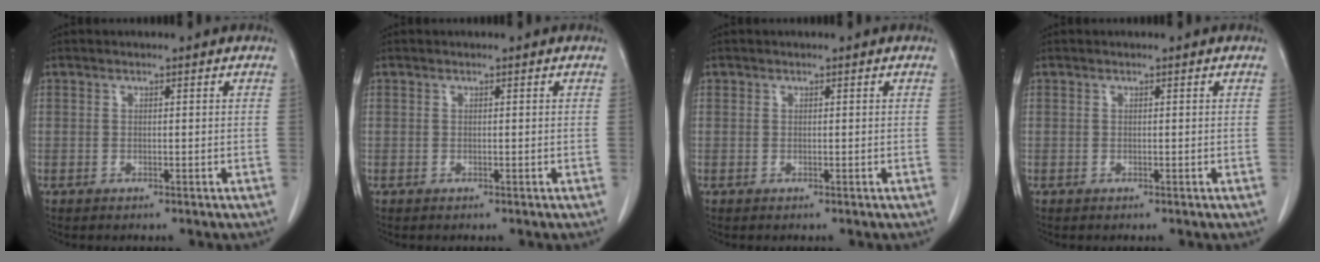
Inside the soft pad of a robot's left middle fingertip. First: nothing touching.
{"total": 0.0}
{"total": 0.0}
{"total": 0.0}